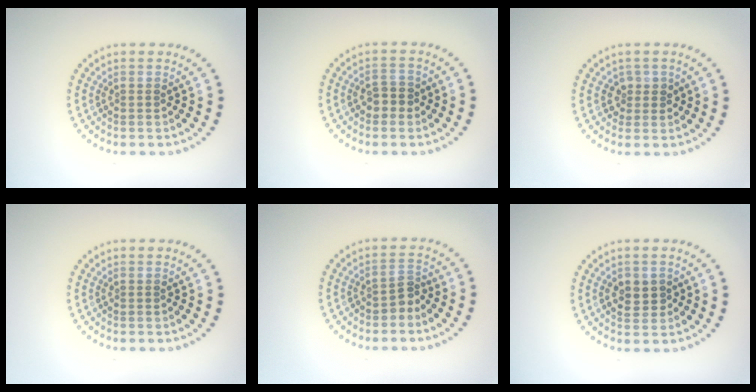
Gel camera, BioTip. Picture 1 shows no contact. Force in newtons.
{"total": 1.8, "press": 1.8, "slide": 0.5}
{"total": 1.4, "press": 1.3, "slide": 0.5}
{"total": 0.0}
{"total": 1.4, "press": 1.1, "slide": 0.8}
{"total": 2.4, "press": 2.4, "slide": 0.3}